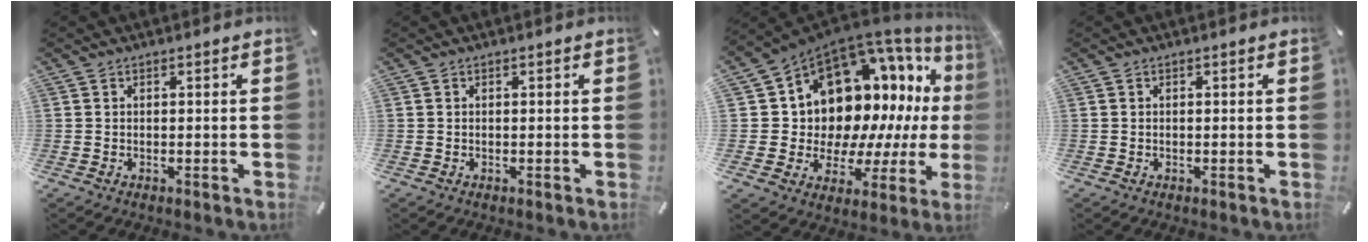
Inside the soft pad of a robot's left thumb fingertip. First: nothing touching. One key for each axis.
{"total": 0.0}
{"total": 15.8, "fx": 5.9, "fy": 12.2, "fz": 8.1, "tx": -0.107, "ty": -0.086, "tz": 0.126}
{"total": 0.0}